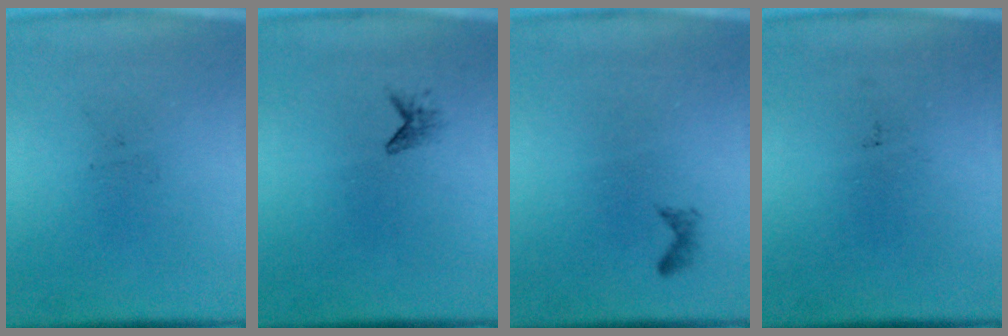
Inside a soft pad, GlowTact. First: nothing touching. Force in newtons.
{"total": 1.0}
{"total": 0.6}
{"total": 0.0}